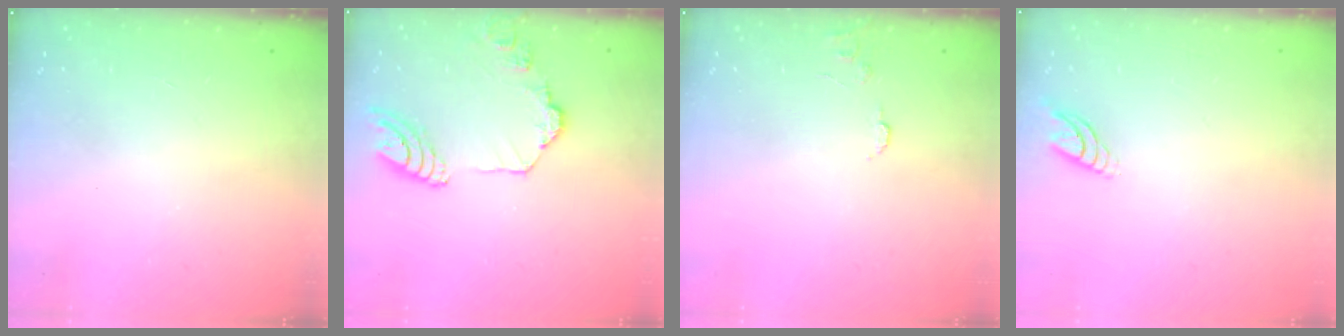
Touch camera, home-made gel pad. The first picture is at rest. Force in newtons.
{"total": 14.2, "press": 14.1, "slide": 1.6}
{"total": 5.0, "press": 4.9, "slide": 0.4}
{"total": 5.6, "press": 5.6, "slide": 0.6}